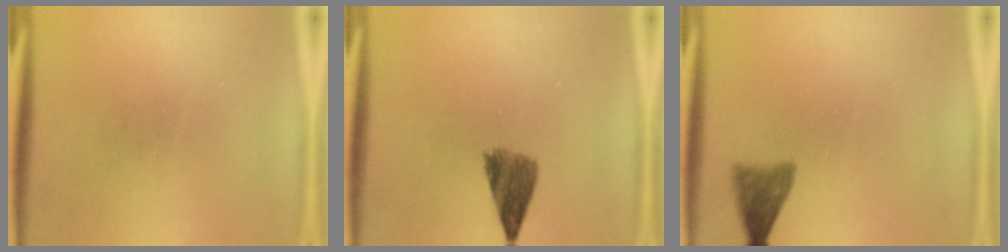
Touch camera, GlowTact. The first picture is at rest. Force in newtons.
{"total": 5.2}
{"total": 3.3}